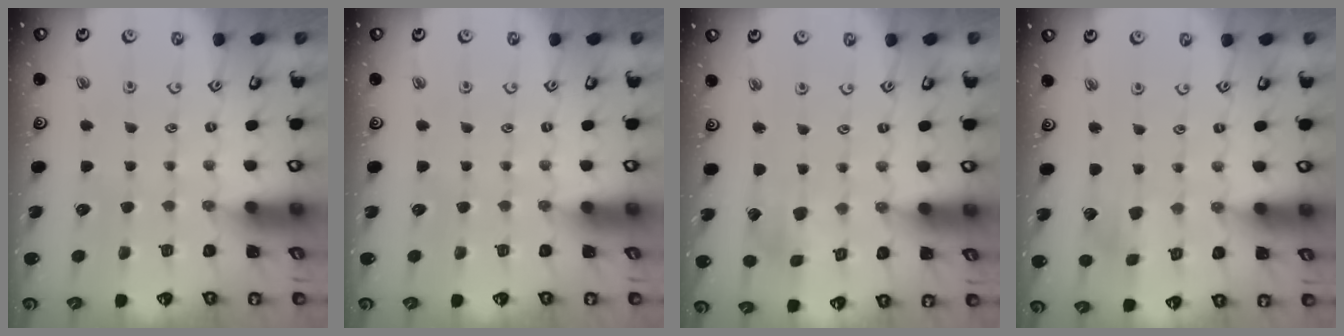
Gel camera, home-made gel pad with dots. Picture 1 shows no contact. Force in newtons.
{"total": 0.0}
{"total": 3.6, "press": 3.6, "slide": 0.6}
{"total": 2.4, "press": 2.3, "slide": 0.6}